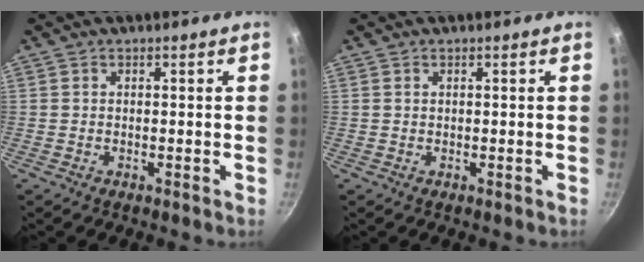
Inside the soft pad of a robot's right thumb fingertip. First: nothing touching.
{"total": 0.0}